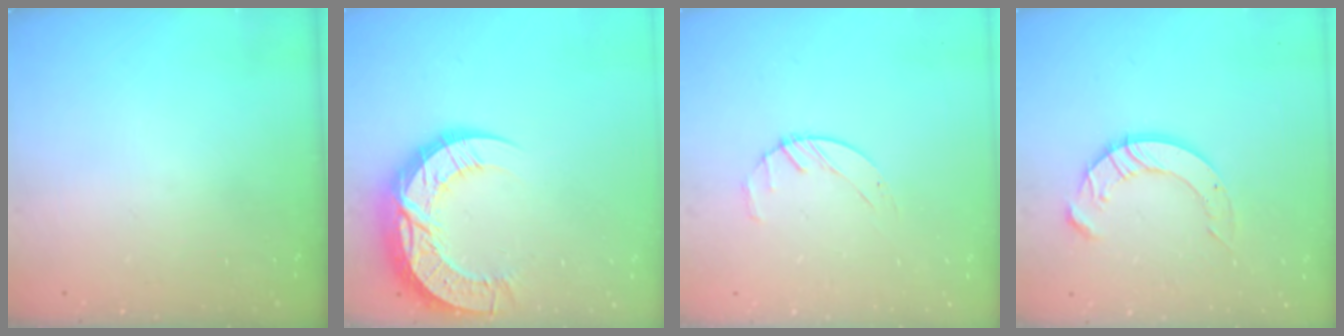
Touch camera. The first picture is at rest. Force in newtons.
{"total": 16.5, "press": 16.5, "slide": 1.2}
{"total": 2.5, "press": 2.5, "slide": 0.4}
{"total": 8.3, "press": 8.3, "slide": 0.8}